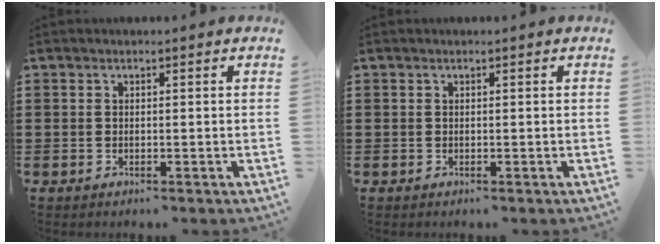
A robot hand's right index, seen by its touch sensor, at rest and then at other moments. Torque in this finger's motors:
{"motor_torque": [0.61, 1.53, 0.00, 0.00]}